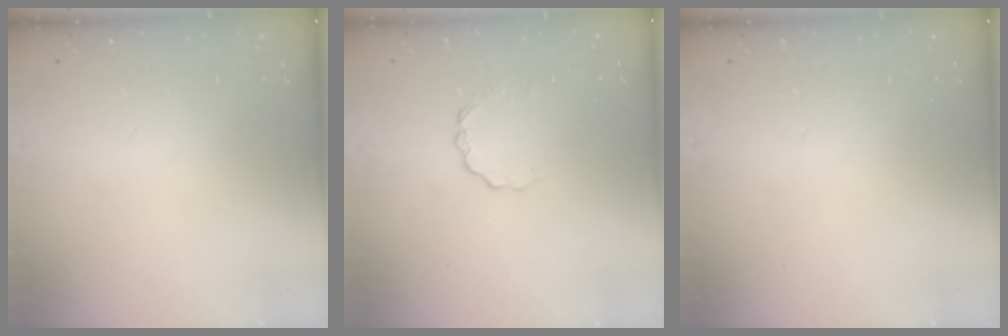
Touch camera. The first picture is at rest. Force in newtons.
{"total": 3.4, "press": 3.4, "slide": 0.4}
{"total": 0.0}